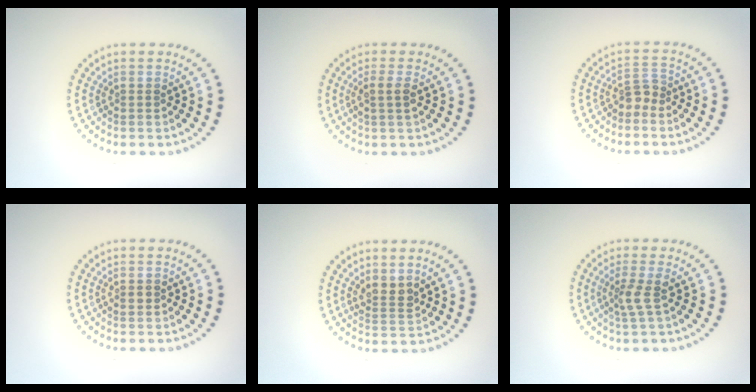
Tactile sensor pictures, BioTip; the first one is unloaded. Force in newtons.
{"total": 1.6, "press": 1.4, "slide": 0.8}
{"total": 1.9, "press": 1.3, "slide": 1.3}
{"total": 0.9, "press": 0.9, "slide": 0.0}
{"total": 2.0, "press": 1.7, "slide": 1.2}
{"total": 1.9, "press": 1.3, "slide": 1.4}